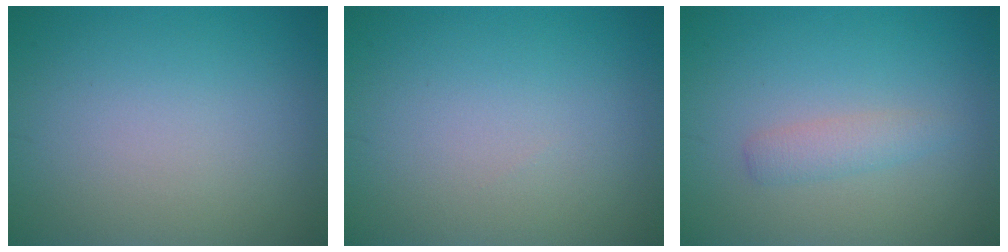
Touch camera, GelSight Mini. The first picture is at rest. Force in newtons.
{"total": 0.0}
{"total": 1.7, "press": 1.7, "slide": 0.1}